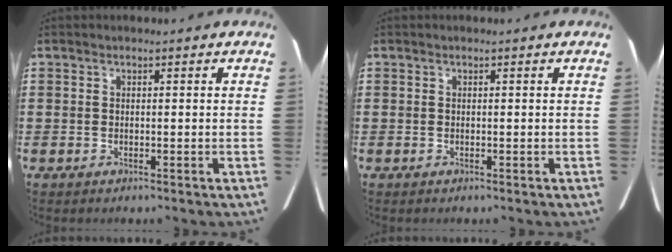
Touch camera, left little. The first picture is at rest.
{"total": 0.0}